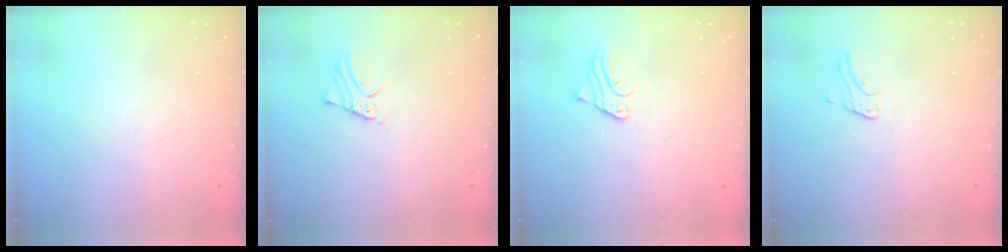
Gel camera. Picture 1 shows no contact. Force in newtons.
{"total": 2.0, "press": 2.0, "slide": 0.1}
{"total": 2.2, "press": 2.2, "slide": 0.3}
{"total": 2.5, "press": 2.5, "slide": 0.2}